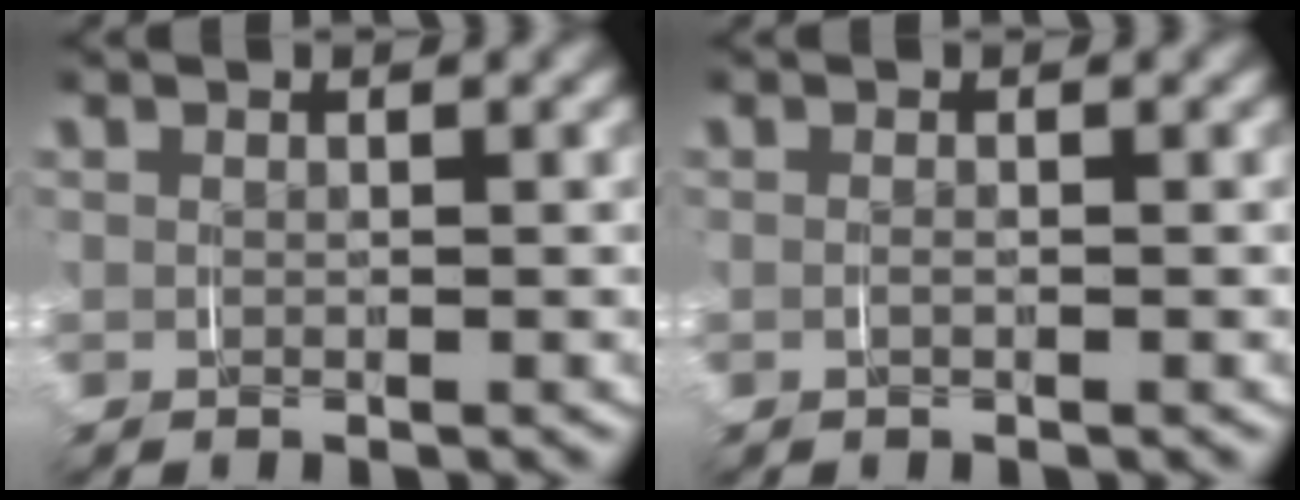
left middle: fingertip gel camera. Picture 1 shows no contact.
{"total": 0.6, "force": [-0.1, -0.5, -0.3], "torque": [0.006, -0.001, -0.002]}